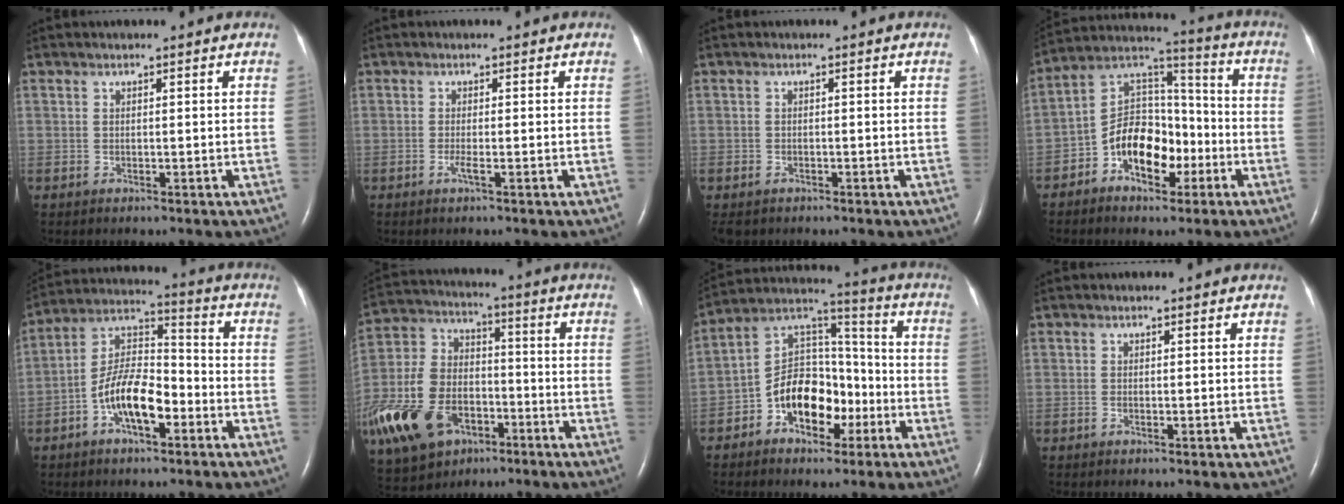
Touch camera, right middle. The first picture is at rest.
{"total": 1.1, "force": [-0.5, -0.1, 0.9], "torque": [-0.022, -0.001, -0.011]}
{"total": 2.5, "force": [-1.8, 1.5, 0.7], "torque": [-0.018, -0.003, -0.026]}
{"total": 11.7, "force": [-4.7, 6.9, 8.1], "torque": [-0.158, 0.036, -0.079]}
{"total": 10.7, "force": [-4.5, 4.6, 8.5], "torque": [-0.173, 0.024, -0.081]}
{"total": 29.3, "force": [-14.3, 19.2, 16.9], "torque": [-0.494, -0.020, -0.252]}
{"total": 11.8, "force": [-4.9, 7.3, 7.9], "torque": [-0.154, 0.039, -0.081]}
{"total": 0.0}